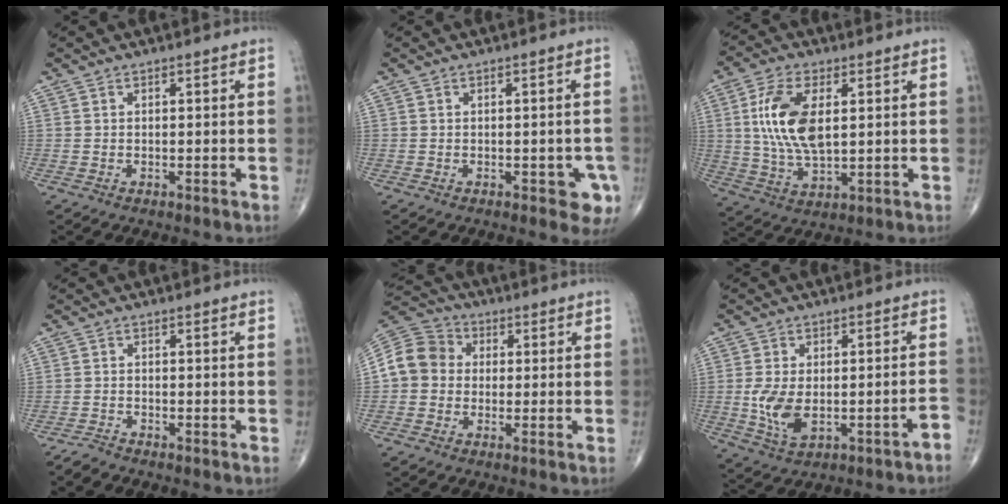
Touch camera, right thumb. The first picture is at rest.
{"total": 4.5, "force": [-1.7, 2.5, 3.4], "torque": [-0.008, 0.001, -0.019]}
{"total": 13.0, "force": [2.5, 6.4, 11.1], "torque": [-0.220, -0.009, 0.053]}
{"total": 1.5, "force": [-1.5, 0.1, -0.1], "torque": [-0.004, -0.004, -0.034]}
{"total": 9.3, "force": [0.0, 8.4, 4.0], "torque": [-0.062, 0.031, -0.013]}
{"total": 8.4, "force": [-2.7, 3.7, 7.1], "torque": [-0.127, 0.029, -0.032]}